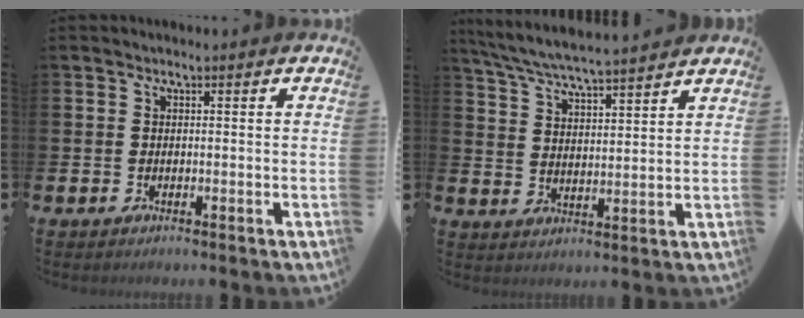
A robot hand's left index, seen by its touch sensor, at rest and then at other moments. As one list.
[{"total": 6.2, "force": [6.0, 0.0, 1.6], "torque": [-0.060, -0.035, 0.107]}]